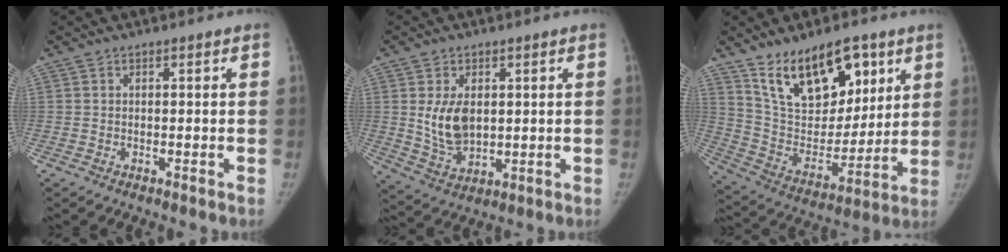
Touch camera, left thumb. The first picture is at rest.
{"total": 8.4, "force": [1.4, 5.5, 6.2], "torque": [-0.097, -0.016, 0.041]}
{"total": 20.0, "force": [11.7, 10.5, 12.4], "torque": [-0.154, -0.059, 0.216]}